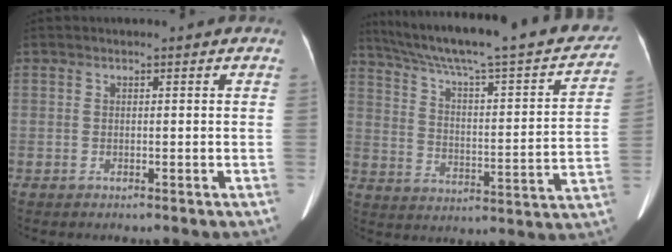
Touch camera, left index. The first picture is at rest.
{"total": 28.2, "force": [23.7, 3.5, 14.8], "torque": [-0.232, -0.014, 0.319]}